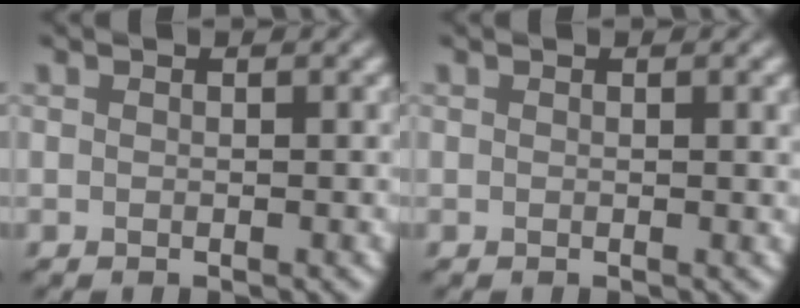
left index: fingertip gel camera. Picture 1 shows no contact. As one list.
[{"total": 1.2, "force": [0.3, 0.3, 1.1], "torque": [-0.011, 0.000, 0.002]}]